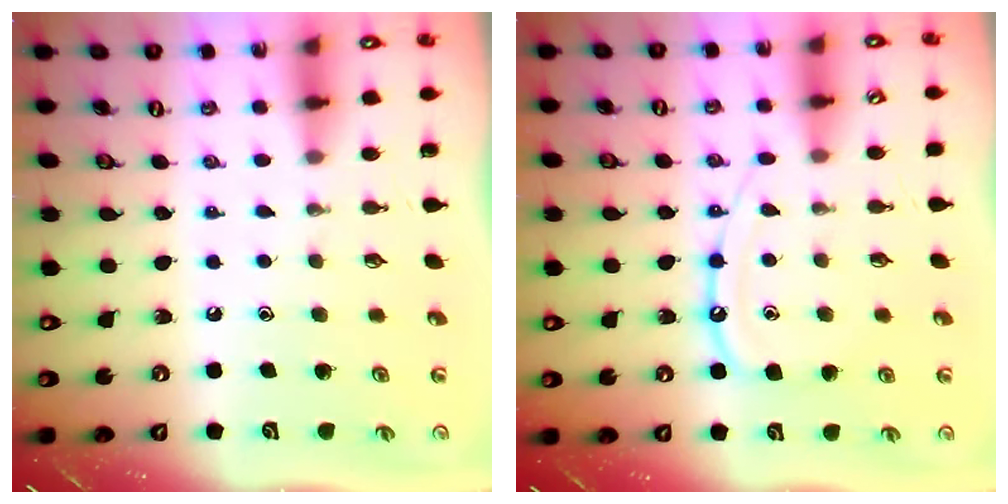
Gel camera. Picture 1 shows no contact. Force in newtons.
{"total": 11.4, "press": 11.4, "slide": 0.9}